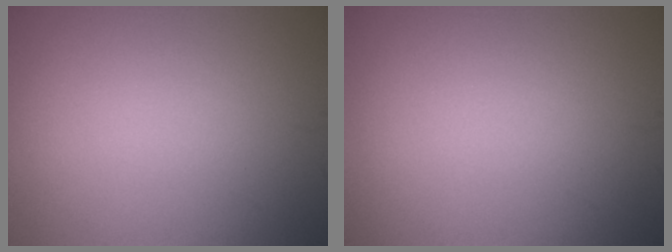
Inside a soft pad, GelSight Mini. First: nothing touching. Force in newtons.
{"total": 0.0}